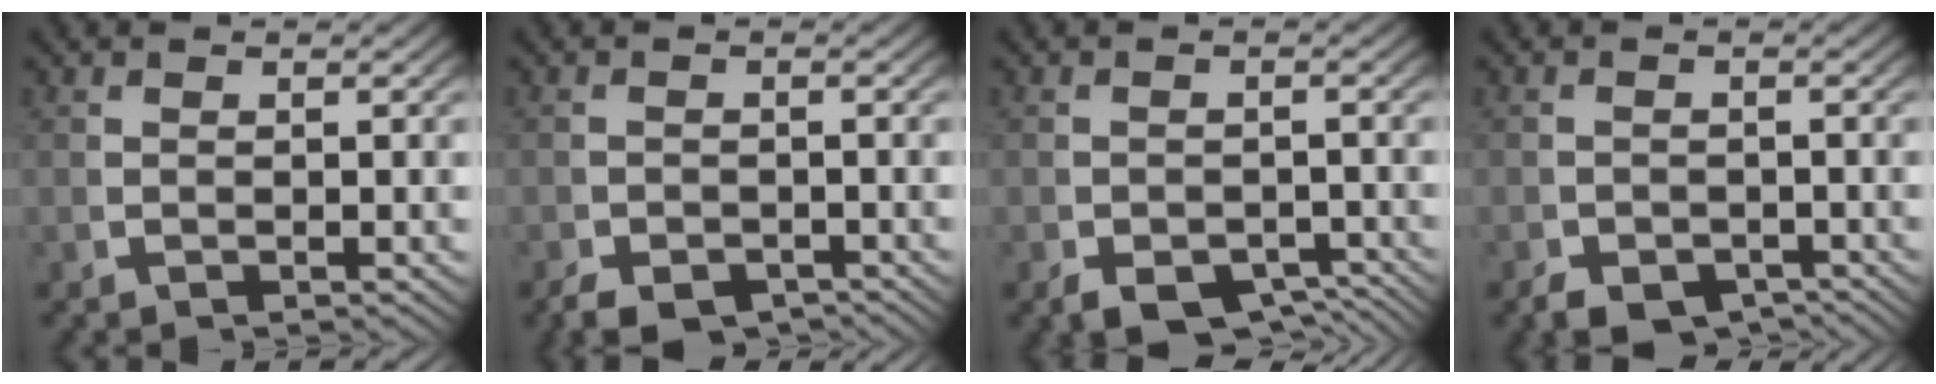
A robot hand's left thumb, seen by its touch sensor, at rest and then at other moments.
{"total": 3.1, "force": [-2.6, 1.4, 0.9], "torque": [-0.011, -0.018, -0.040]}
{"total": 5.0, "force": [-3.0, 2.9, 2.7], "torque": [-0.041, -0.027, -0.040]}
{"total": 4.0, "force": [-3.1, 2.1, 1.4], "torque": [-0.015, -0.025, -0.045]}